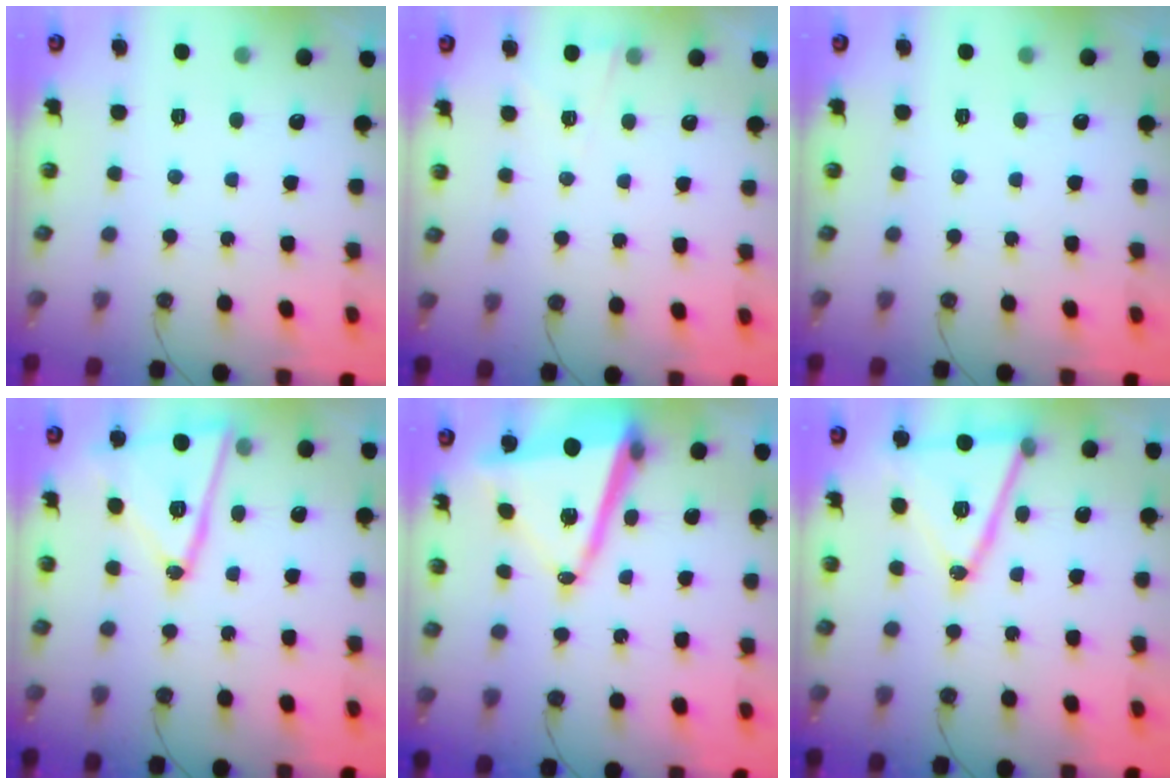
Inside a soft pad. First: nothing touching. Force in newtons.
{"total": 2.7, "press": 2.1, "slide": 1.6}
{"total": 0.0}
{"total": 16.7, "press": 16.7, "slide": 0.7}
{"total": 14.2, "press": 14.0, "slide": 2.5}
{"total": 17.2, "press": 16.9, "slide": 3.6}